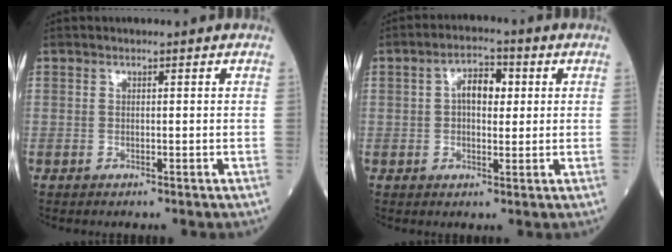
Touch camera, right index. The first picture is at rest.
{"total": 5.2, "force": [1.0, 2.6, 4.4], "torque": [-0.078, 0.014, 0.015]}